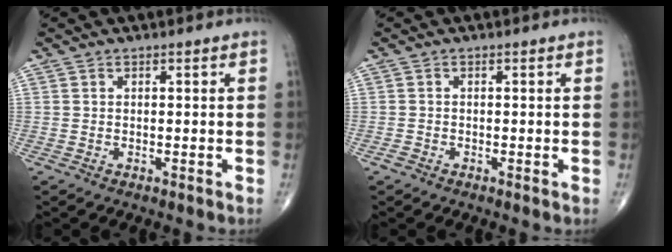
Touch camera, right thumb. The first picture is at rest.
{"total": 0.9, "force": [-0.5, 0.6, 0.6], "torque": [-0.009, -0.002, -0.013]}